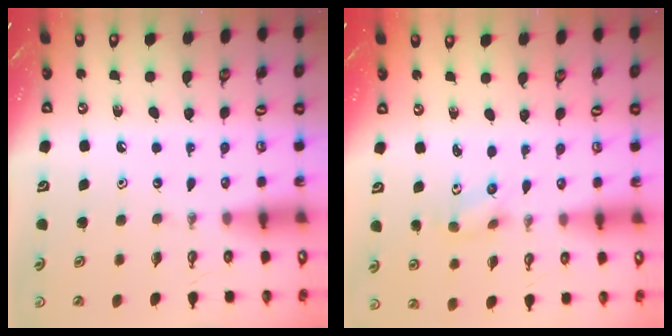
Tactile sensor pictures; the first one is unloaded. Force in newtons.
{"total": 2.3, "press": 2.0, "slide": 1.1}